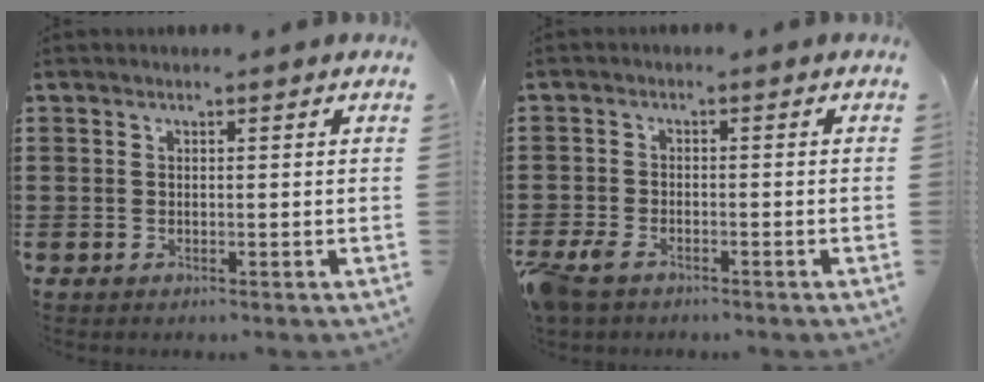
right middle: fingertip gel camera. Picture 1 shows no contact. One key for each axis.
{"total": 2.9, "fx": -2.3, "fy": 1.2, "fz": 1.4, "tx": -0.054, "ty": -0.006, "tz": -0.053}